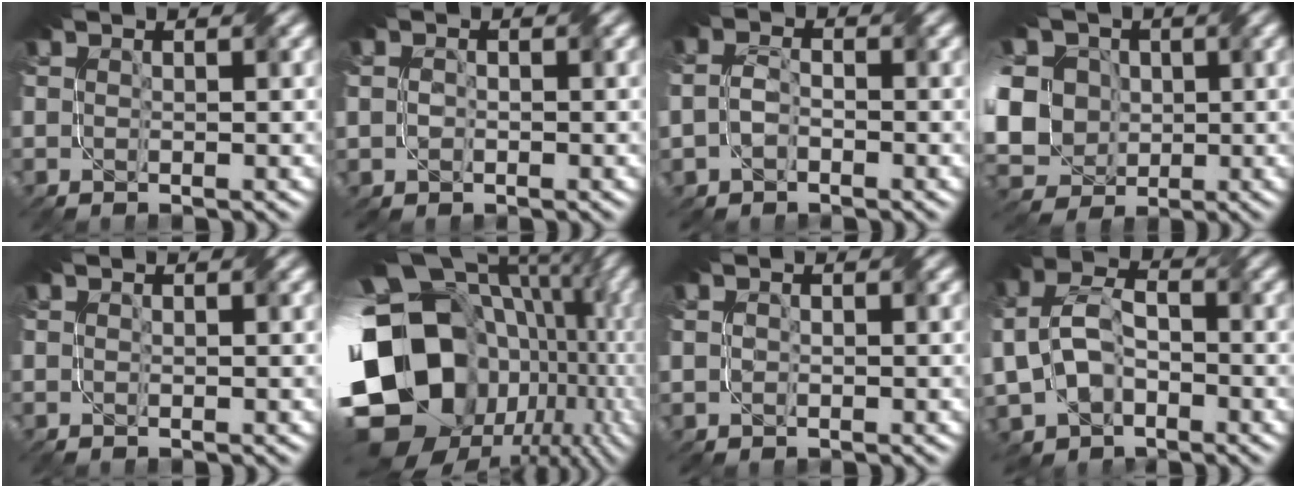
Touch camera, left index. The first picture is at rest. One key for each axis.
{"total": 1.4, "fx": -0.1, "fy": 1.3, "fz": 0.6, "tx": -0.010, "ty": -0.003, "tz": 0.001}
{"total": 2.1, "fx": -0.6, "fy": 1.6, "fz": 1.3, "tx": -0.030, "ty": -0.001, "tz": -0.014}
{"total": 16.9, "fx": 2.0, "fy": 14.4, "fz": 8.6, "tx": -0.219, "ty": 0.023, "tz": 0.001}
{"total": 0.0}
{"total": 20.8, "fx": -2.0, "fy": 16.1, "fz": 13.1, "tx": -0.271, "ty": -0.029, "tz": -0.003}
{"total": 0.8, "fx": 0.0, "fy": 0.7, "fz": 0.3, "tx": -0.006, "ty": -0.002, "tz": 0.003}
{"total": 6.7, "fx": -0.7, "fy": 4.9, "fz": 4.5, "tx": -0.102, "ty": -0.003, "tz": -0.015}